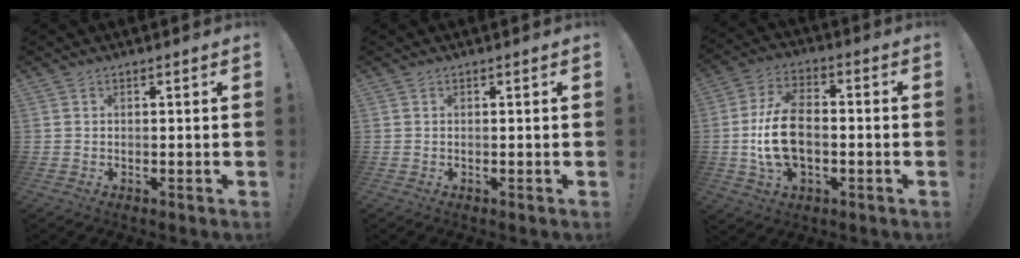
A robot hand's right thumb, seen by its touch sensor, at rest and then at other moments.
{"total": 0.0}
{"total": 14.4, "force": [-1.8, 9.2, 11.0], "torque": [-0.215, 0.010, -0.033]}